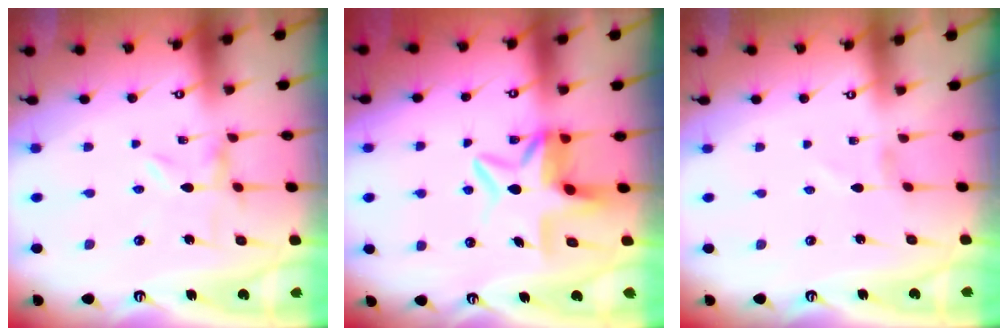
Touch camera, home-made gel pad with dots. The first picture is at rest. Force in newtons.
{"total": 7.5, "press": 7.1, "slide": 2.4}
{"total": 1.0, "press": 1.0, "slide": 0.1}